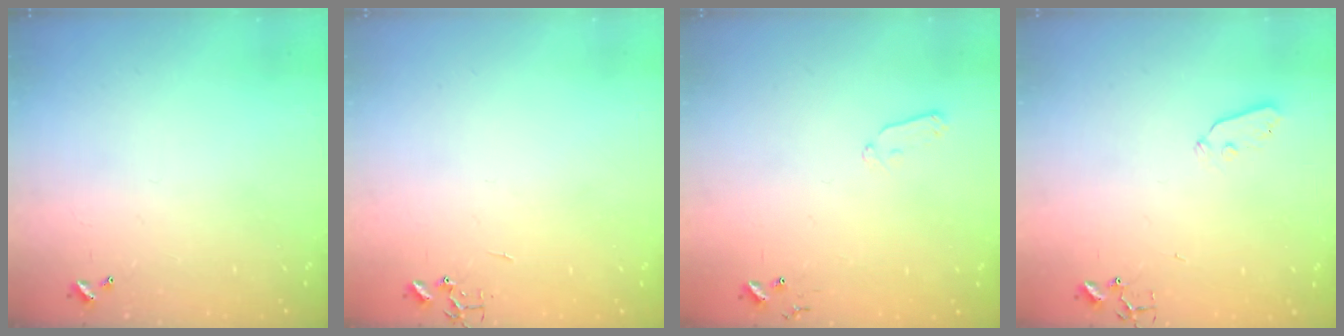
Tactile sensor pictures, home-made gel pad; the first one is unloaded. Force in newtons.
{"total": 0.0}
{"total": 6.0, "press": 5.9, "slide": 1.0}
{"total": 3.2, "press": 3.2, "slide": 0.5}